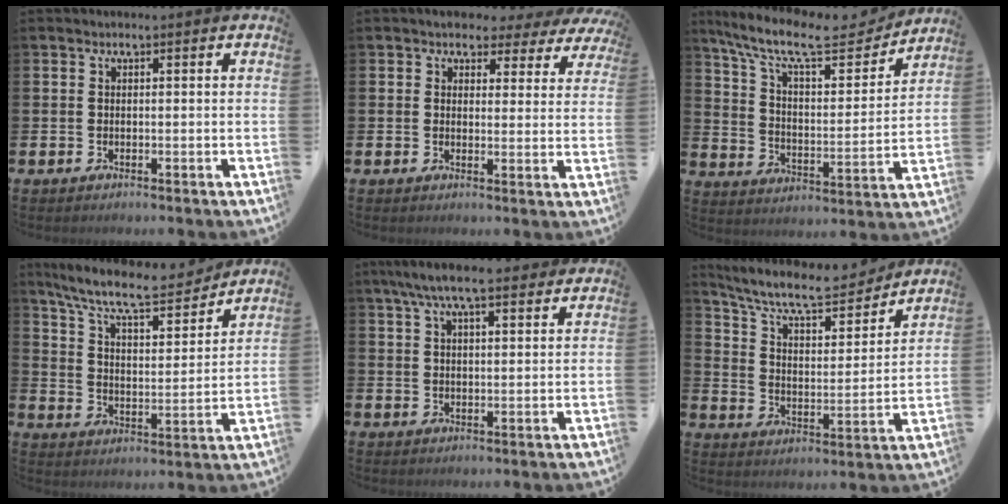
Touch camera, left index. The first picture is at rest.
{"total": 3.2, "force": [2.5, 1.8, 0.6], "torque": [-0.012, -0.020, 0.037]}
{"total": 11.9, "force": [10.1, 3.1, 5.3], "torque": [-0.133, -0.060, 0.172]}
{"total": 10.1, "force": [9.1, 1.9, 3.9], "torque": [-0.111, -0.057, 0.157]}
{"total": 7.1, "force": [6.1, 1.4, 3.4], "torque": [-0.075, -0.015, 0.109]}
{"total": 9.7, "force": [8.7, 2.5, 3.5], "torque": [-0.096, -0.058, 0.148]}